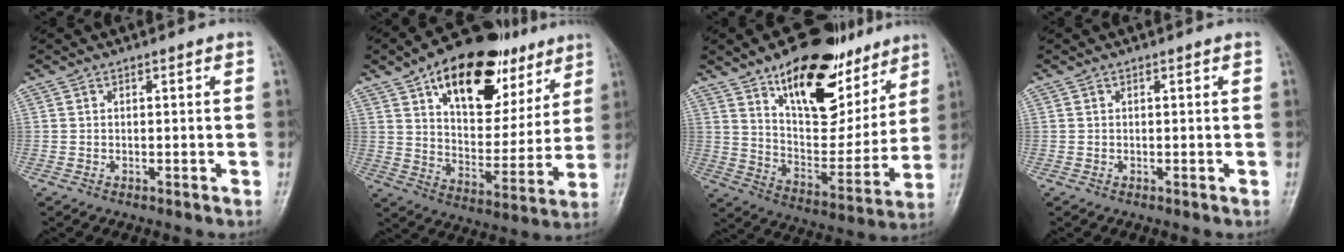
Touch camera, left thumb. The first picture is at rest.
{"total": 23.7, "force": [12.4, 13.0, 15.4], "torque": [-0.182, -0.028, 0.195]}
{"total": 23.6, "force": [14.3, 11.1, 15.2], "torque": [-0.175, -0.061, 0.235]}
{"total": 0.0}